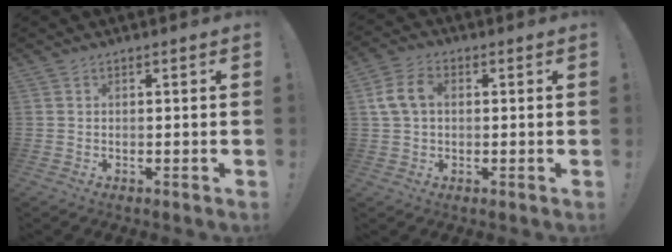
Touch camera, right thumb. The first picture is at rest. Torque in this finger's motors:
{"motor_torque": [0.06, 0.03, 0.23, 0.14, 0.01]}